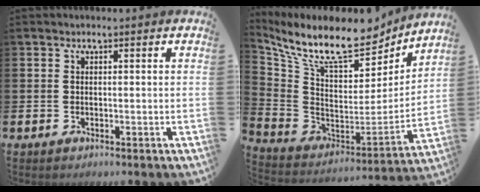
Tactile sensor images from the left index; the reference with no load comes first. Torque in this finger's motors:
{"motor_torque": [1.10, -1.04, 1.05, 0.21]}